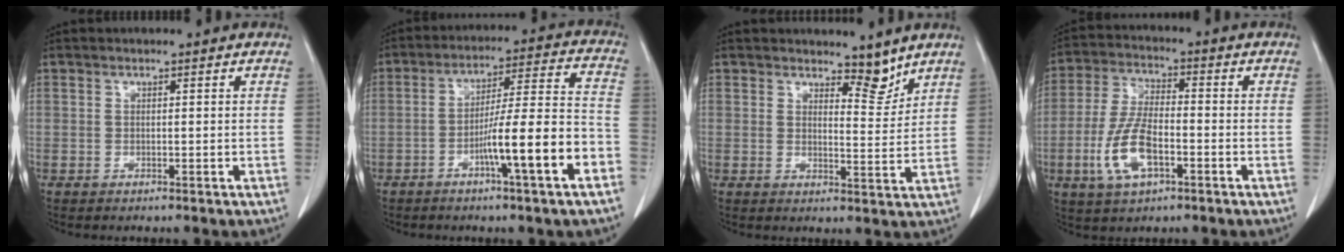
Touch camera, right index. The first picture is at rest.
{"total": 13.0, "force": [-5.4, -0.1, 11.8], "torque": [-0.188, 0.009, -0.086]}
{"total": 4.1, "force": [3.6, 1.3, 1.4], "torque": [-0.012, -0.013, 0.054]}
{"total": 9.7, "force": [-3.3, 3.7, 8.3], "torque": [-0.190, -0.005, -0.062]}